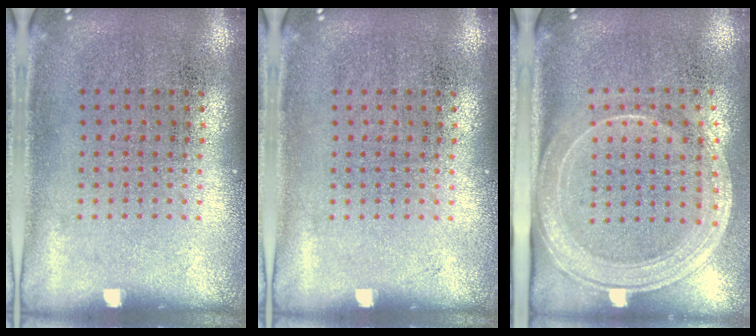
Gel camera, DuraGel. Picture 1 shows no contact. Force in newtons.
{"total": 0.0}
{"total": 2.0, "press": 1.7, "slide": 1.1}